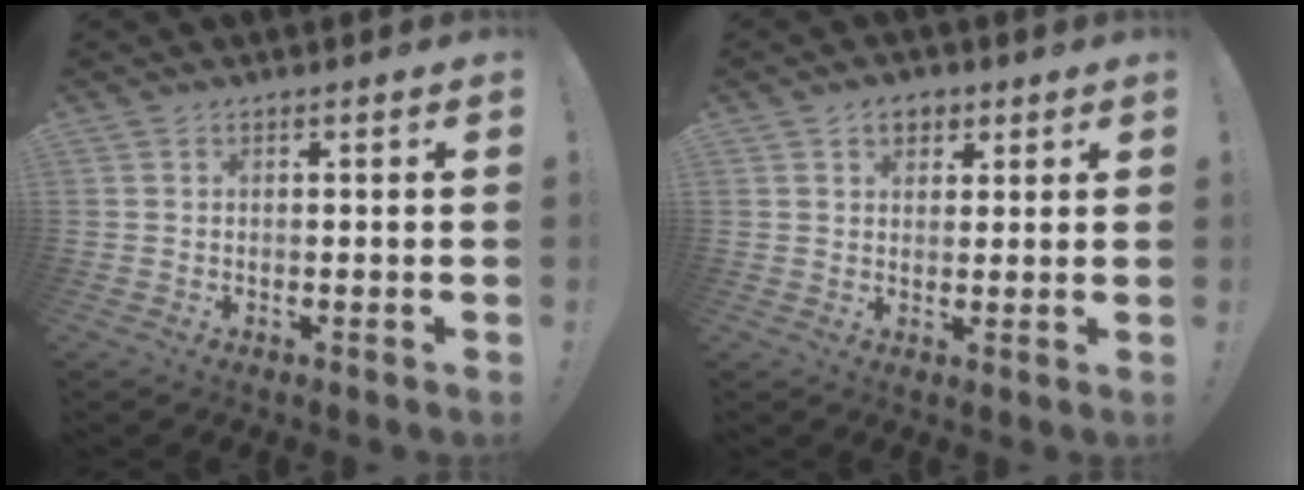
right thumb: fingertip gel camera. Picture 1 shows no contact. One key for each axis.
{"total": 4.6, "fx": 2.3, "fy": 3.5, "fz": 2.0, "tx": -0.023, "ty": -0.003, "tz": 0.040}